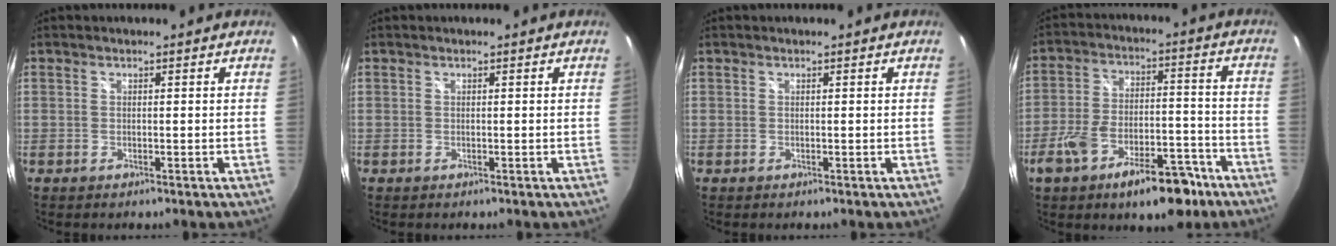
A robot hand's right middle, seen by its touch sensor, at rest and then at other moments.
{"total": 0.0}
{"total": 0.0}
{"total": 15.3, "force": [-9.4, 6.2, 10.4], "torque": [-0.187, 0.005, -0.145]}